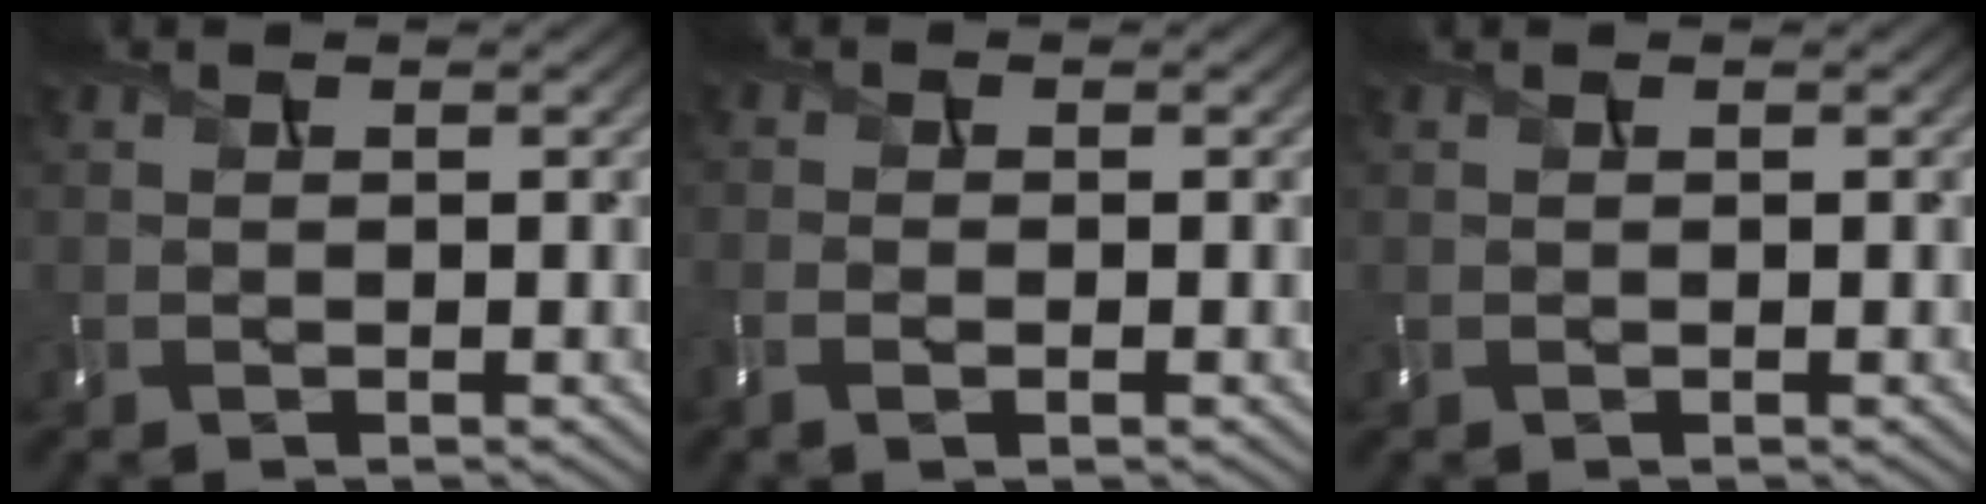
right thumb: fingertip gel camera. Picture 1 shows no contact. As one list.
[{"total": 2.4, "force": [-1.4, 0.8, 1.8], "torque": [-0.041, -0.007, -0.031]}, {"total": 0.0}]